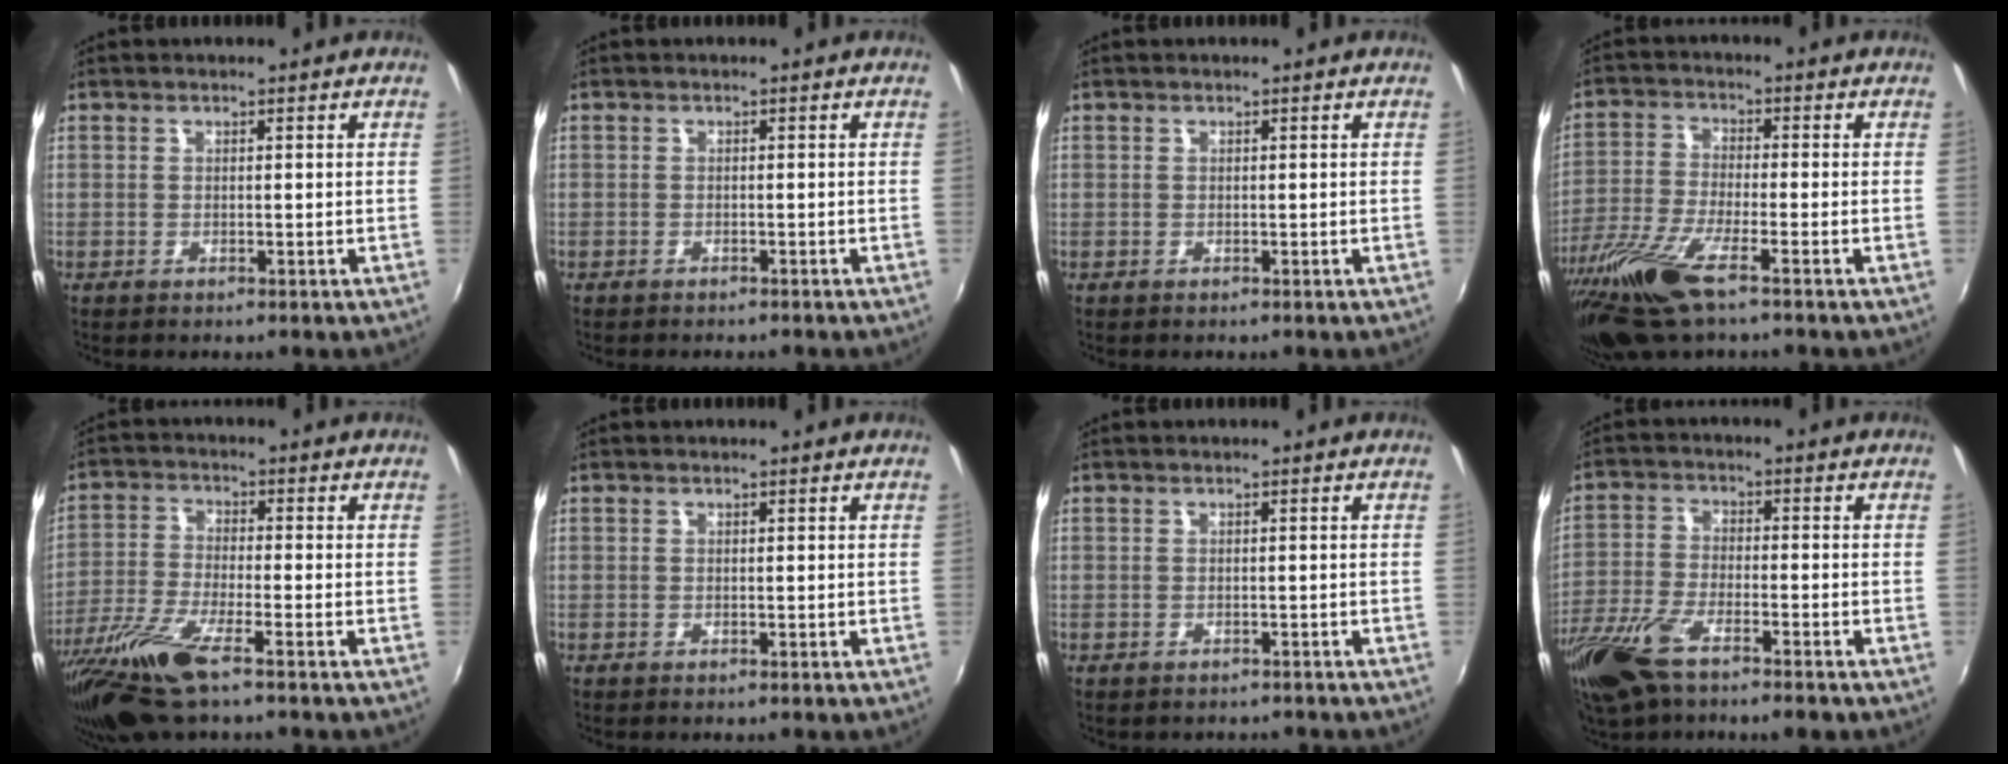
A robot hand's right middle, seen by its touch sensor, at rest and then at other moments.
{"total": 1.2, "force": [-1.0, 0.7, 0.0], "torque": [-0.006, -0.001, -0.017]}
{"total": 0.0}
{"total": 12.9, "force": [-8.2, 2.8, 9.5], "torque": [-0.211, -0.040, -0.163]}
{"total": 11.9, "force": [-8.0, 1.9, 8.6], "torque": [-0.189, -0.037, -0.157]}
{"total": 0.0}
{"total": 2.1, "force": [-1.7, 0.9, 0.6], "torque": [-0.014, -0.009, -0.024]}
{"total": 12.8, "force": [-8.6, 4.2, 8.5], "torque": [-0.197, -0.034, -0.171]}